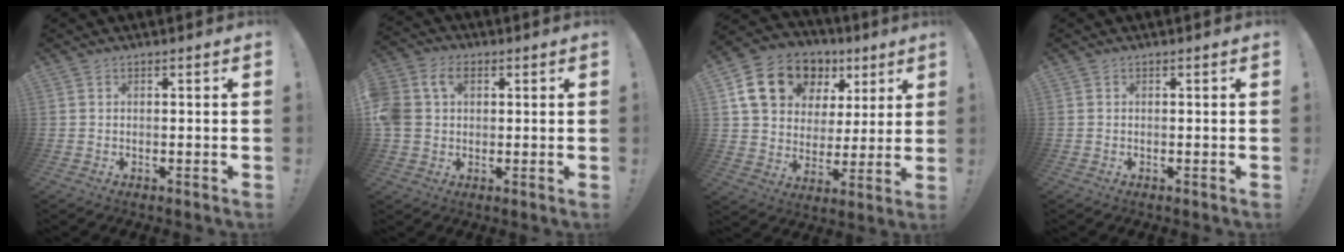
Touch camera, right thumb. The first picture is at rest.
{"total": 9.0, "force": [2.2, 6.8, 5.5], "torque": [-0.114, 0.006, 0.045]}
{"total": 18.3, "force": [9.1, 13.1, 9.0], "torque": [-0.143, -0.033, 0.182]}
{"total": 0.0}